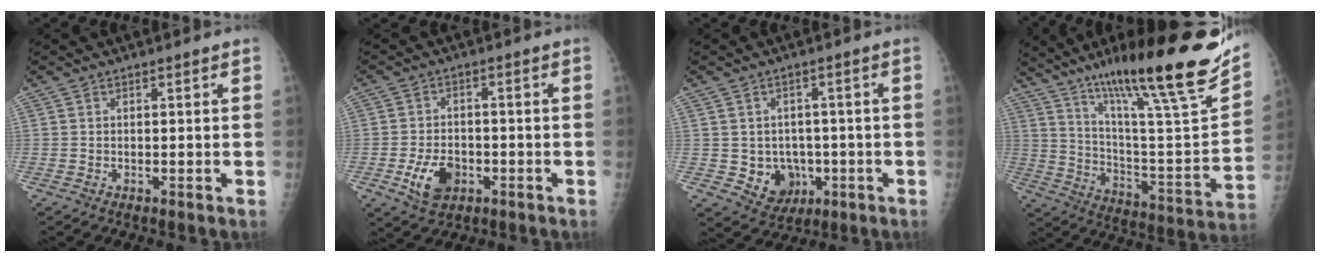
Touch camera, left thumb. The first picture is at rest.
{"total": 7.3, "force": [-2.7, 4.9, 4.7], "torque": [-0.073, 0.008, -0.042]}
{"total": 7.3, "force": [-1.3, 6.3, 3.3], "torque": [-0.016, 0.004, -0.005]}
{"total": 30.3, "force": [19.9, 4.0, 22.5], "torque": [-0.330, -0.070, 0.317]}